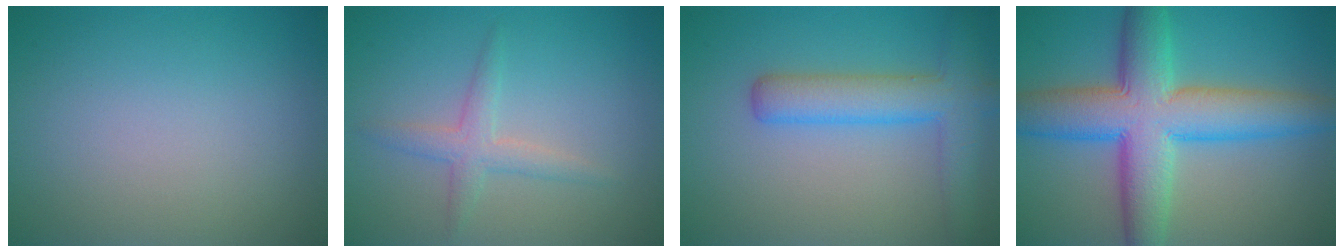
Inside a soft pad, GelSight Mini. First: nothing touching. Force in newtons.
{"total": 2.3, "press": 2.3, "slide": 0.1}
{"total": 5.0, "press": 5.0, "slide": 0.3}
{"total": 10.1, "press": 10.1, "slide": 0.3}